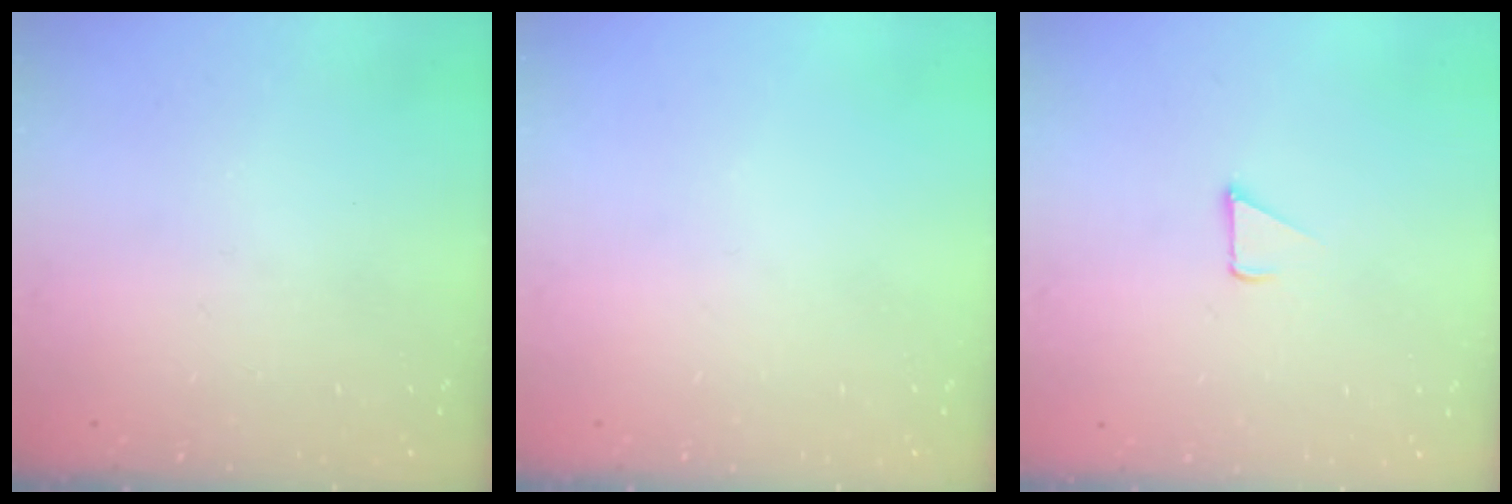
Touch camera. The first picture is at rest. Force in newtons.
{"total": 0.0}
{"total": 2.4, "press": 2.4, "slide": 0.2}